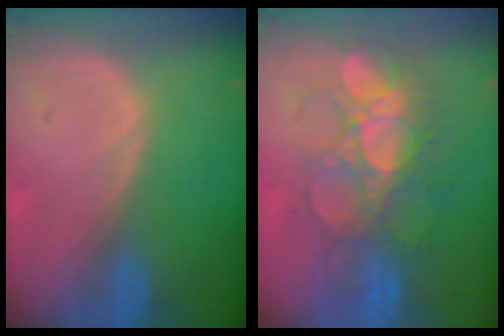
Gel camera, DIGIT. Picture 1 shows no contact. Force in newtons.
{"total": 8.7, "press": 8.5, "slide": 1.6}